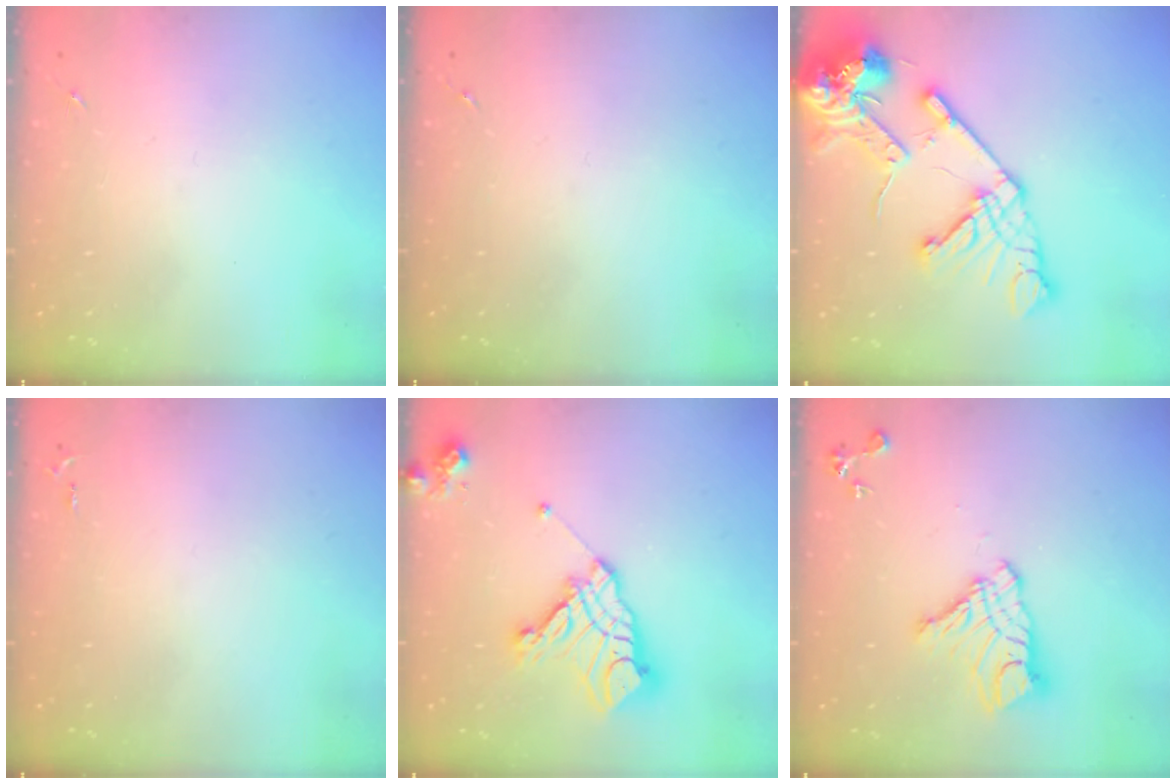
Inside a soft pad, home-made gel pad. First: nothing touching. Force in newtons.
{"total": 0.0}
{"total": 20.8, "press": 20.7, "slide": 2.5}
{"total": 2.5, "press": 2.5, "slide": 0.3}
{"total": 16.6, "press": 16.5, "slide": 2.1}
{"total": 13.2, "press": 13.2, "slide": 1.3}